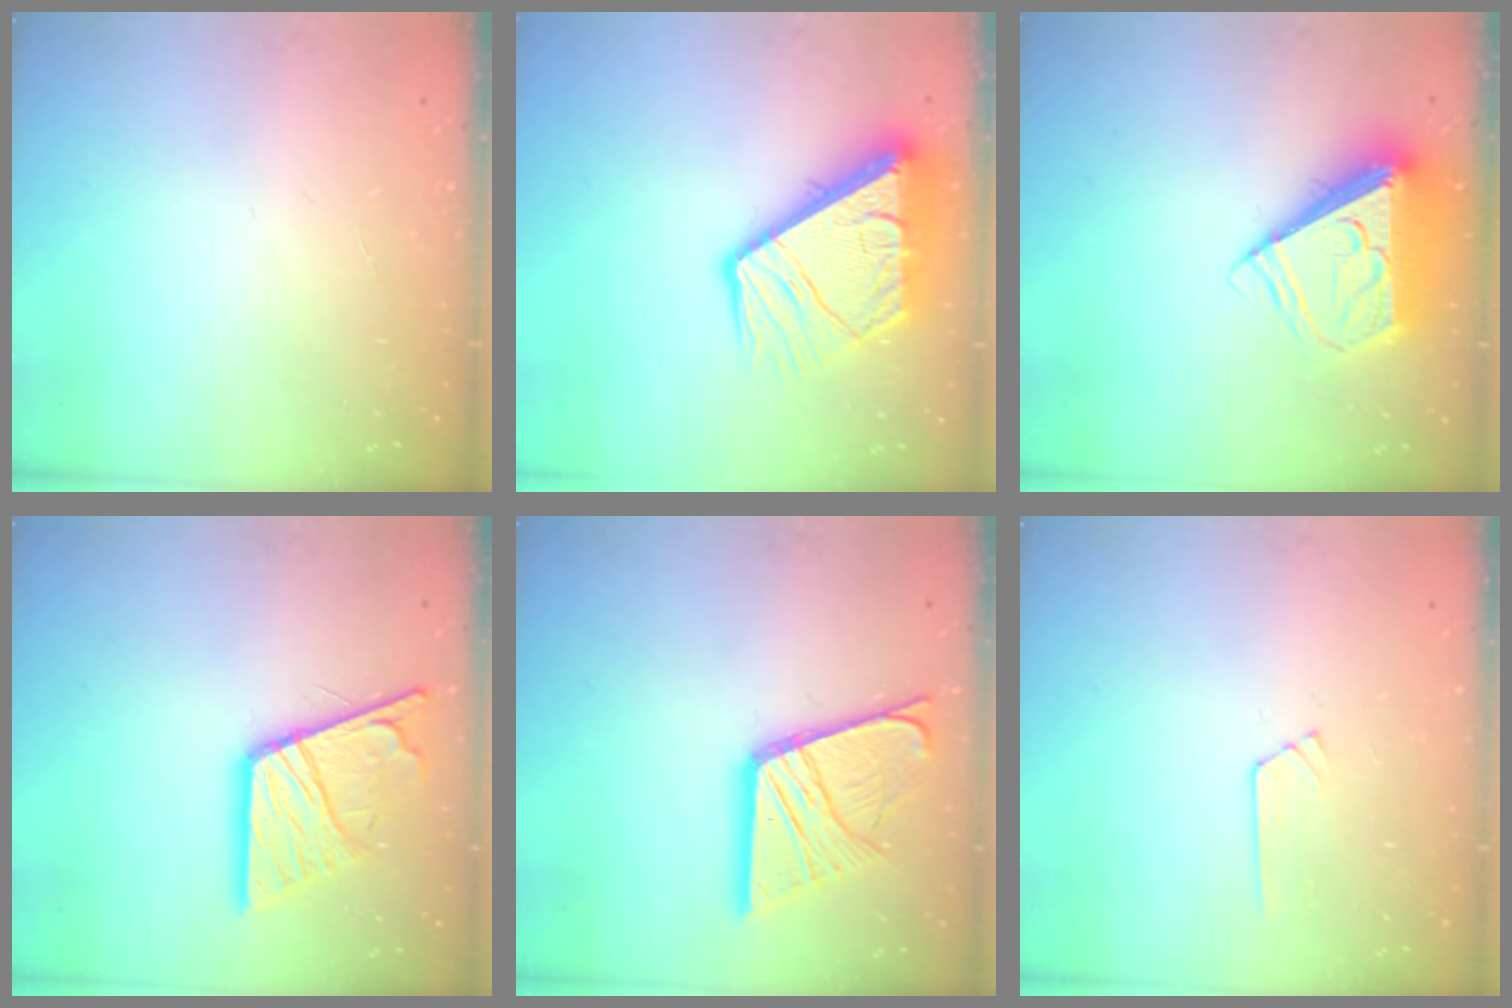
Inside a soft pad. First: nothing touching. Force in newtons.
{"total": 15.2, "press": 15.1, "slide": 1.7}
{"total": 10.4, "press": 10.3, "slide": 1.6}
{"total": 17.0, "press": 16.9, "slide": 1.9}
{"total": 17.4, "press": 17.3, "slide": 1.8}
{"total": 5.2, "press": 5.2, "slide": 0.5}